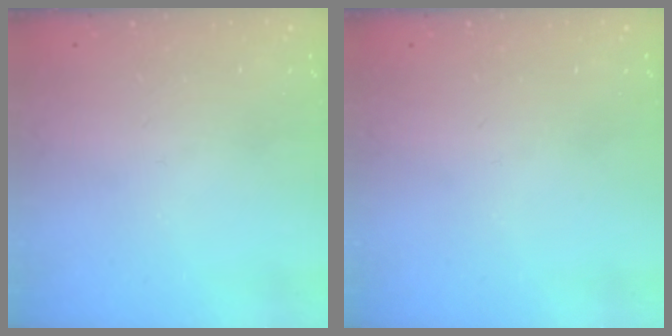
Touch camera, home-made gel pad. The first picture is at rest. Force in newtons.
{"total": 0.0}